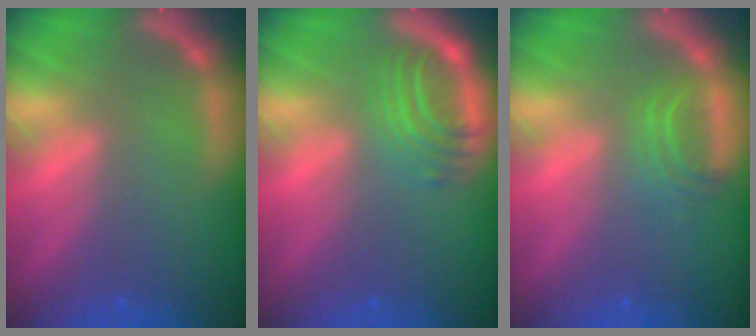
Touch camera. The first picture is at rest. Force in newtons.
{"total": 4.5}
{"total": 2.5}